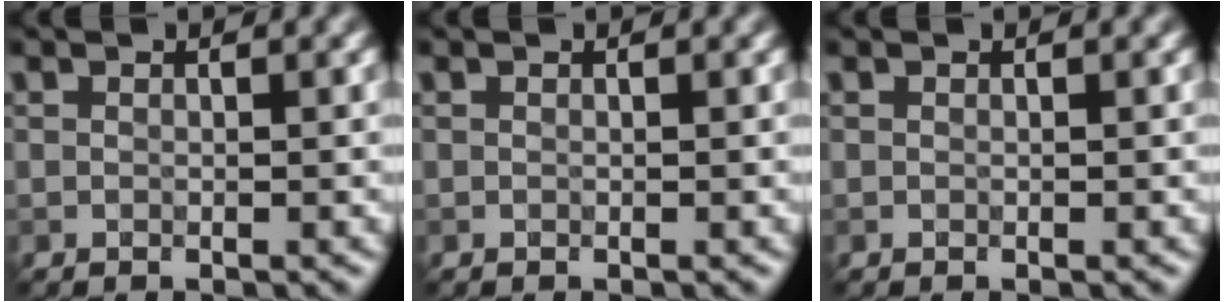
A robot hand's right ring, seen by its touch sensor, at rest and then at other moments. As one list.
[{"total": 0.0}, {"total": 0.0}]